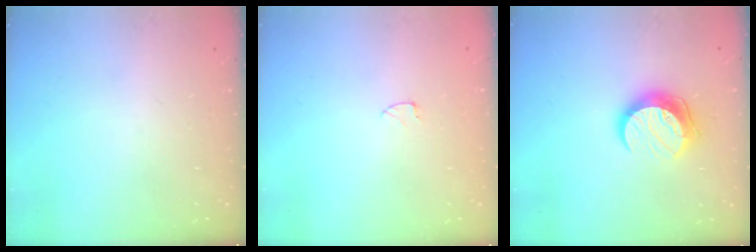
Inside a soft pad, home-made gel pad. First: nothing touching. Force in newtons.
{"total": 2.6, "press": 2.6, "slide": 0.2}
{"total": 10.5, "press": 10.5, "slide": 0.5}